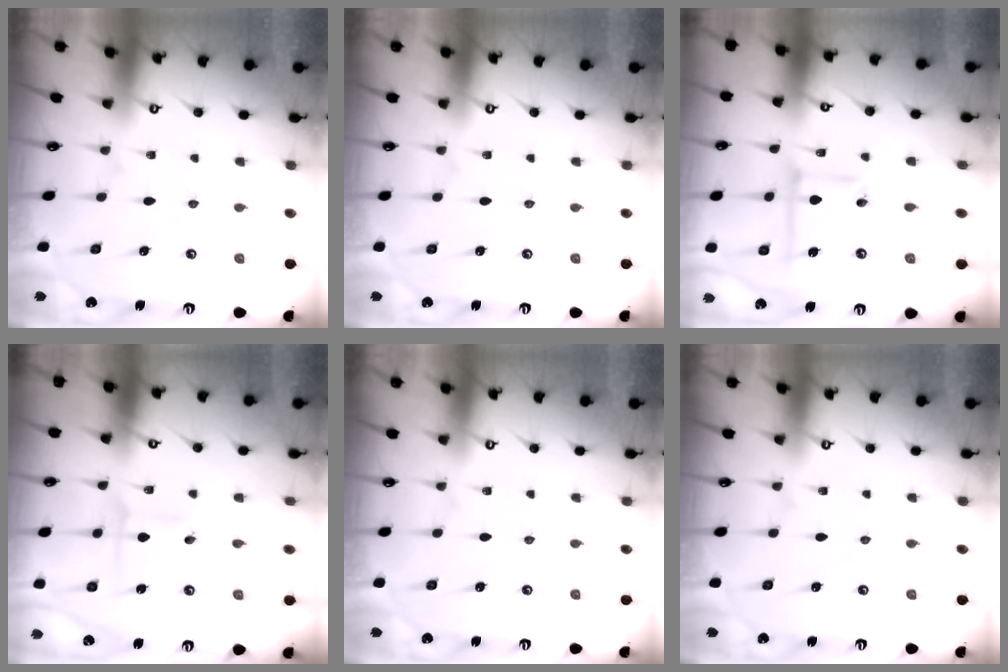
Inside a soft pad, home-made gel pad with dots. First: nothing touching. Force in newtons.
{"total": 0.0}
{"total": 7.0, "press": 7.0, "slide": 0.4}
{"total": 2.4, "press": 2.4, "slide": 0.2}
{"total": 0.0}
{"total": 0.0}